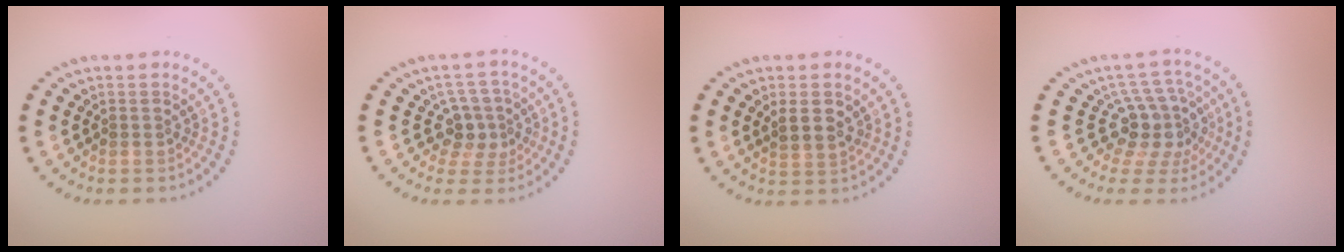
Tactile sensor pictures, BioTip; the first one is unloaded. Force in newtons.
{"total": 2.9, "press": 2.5, "slide": 1.5}
{"total": 2.3, "press": 2.1, "slide": 0.8}
{"total": 4.2, "press": 3.2, "slide": 2.8}